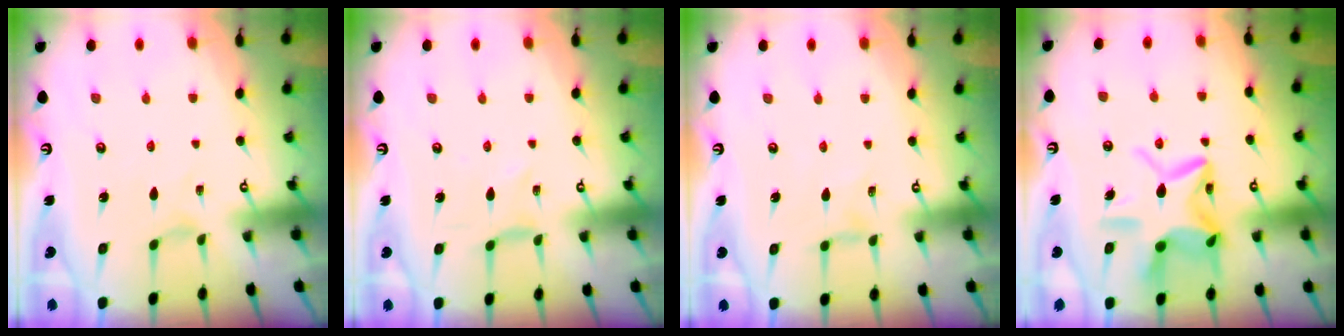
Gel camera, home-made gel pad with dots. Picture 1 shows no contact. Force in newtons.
{"total": 0.0}
{"total": 0.5, "press": 0.5, "slide": 0.2}
{"total": 15.1, "press": 15.0, "slide": 1.2}